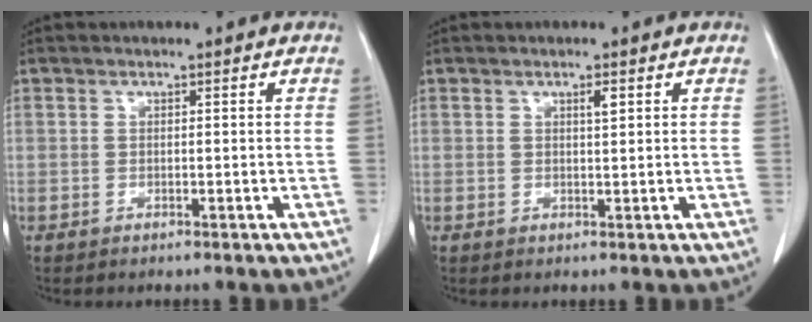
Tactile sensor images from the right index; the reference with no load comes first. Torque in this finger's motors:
{"motor_torque": [0.02, -0.01, 0.00, 0.00]}